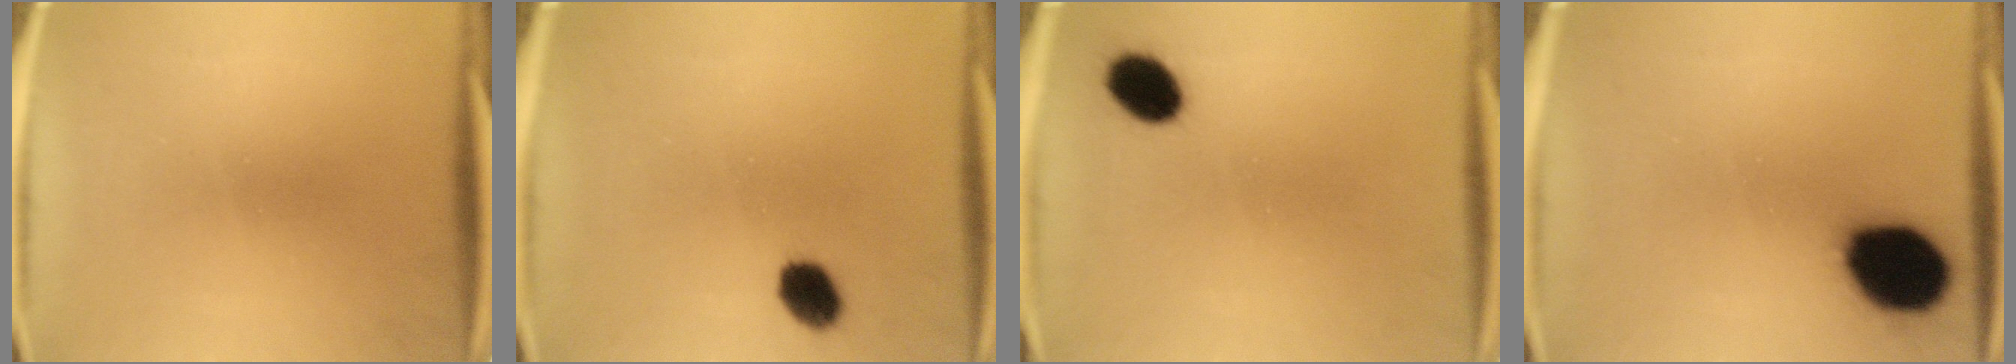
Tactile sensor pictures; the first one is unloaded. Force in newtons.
{"total": 5.3}
{"total": 7.1}
{"total": 17.1}